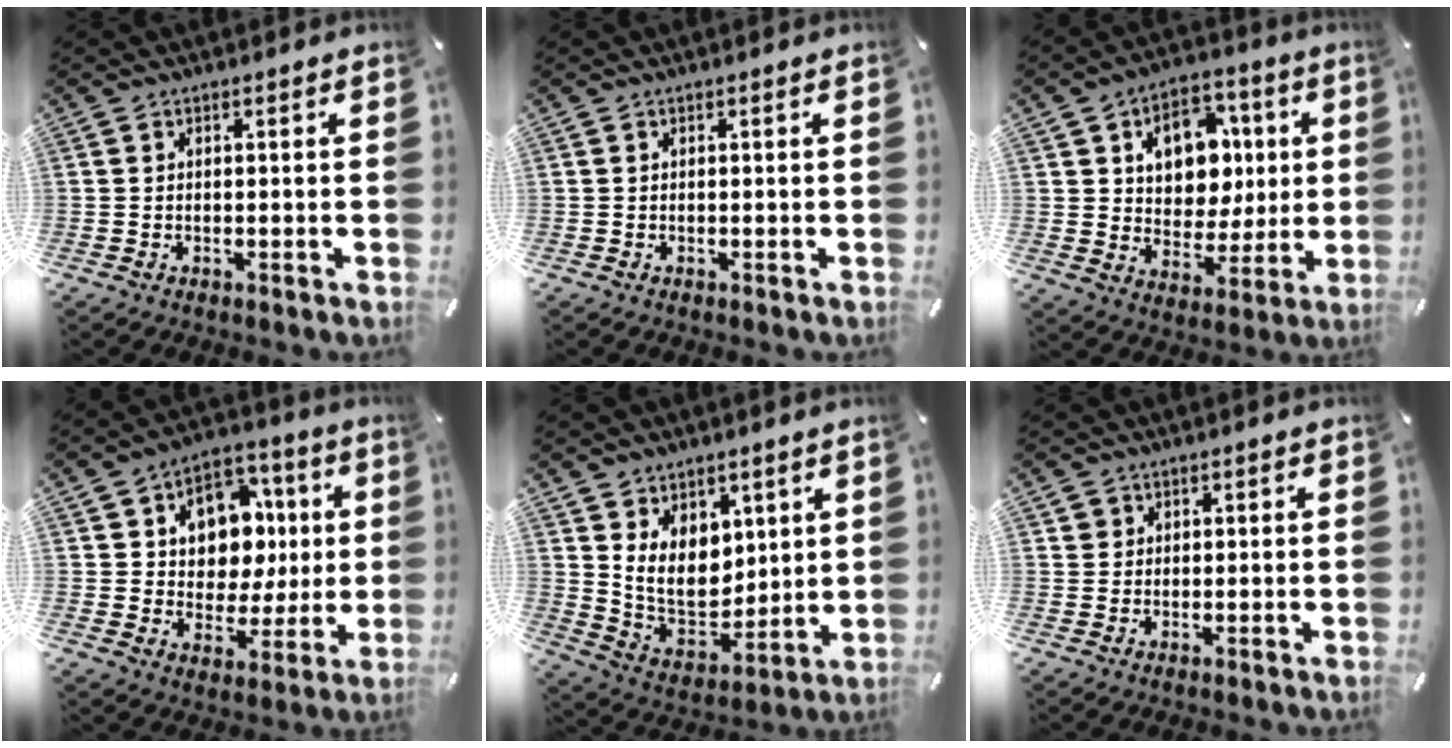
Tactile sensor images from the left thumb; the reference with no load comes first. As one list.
[{"total": 0.0}, {"total": 12.2, "force": [3.1, 10.4, 5.6], "torque": [-0.083, -0.013, 0.063]}, {"total": 11.4, "force": [1.7, 10.1, 5.2], "torque": [-0.076, -0.009, 0.038]}, {"total": 11.0, "force": [4.3, 8.9, 4.9], "torque": [-0.107, -0.036, 0.085]}, {"total": 2.3, "force": [0.8, 2.1, 0.2], "torque": [0.001, 0.001, 0.011]}]